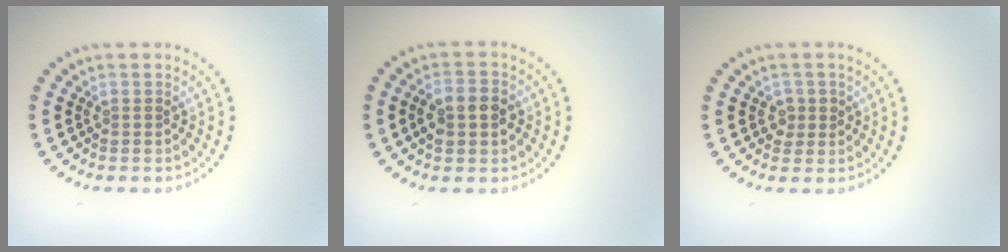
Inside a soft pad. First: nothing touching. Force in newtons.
{"total": 3.3, "press": 3.3, "slide": 0.4}
{"total": 1.6, "press": 1.4, "slide": 0.6}